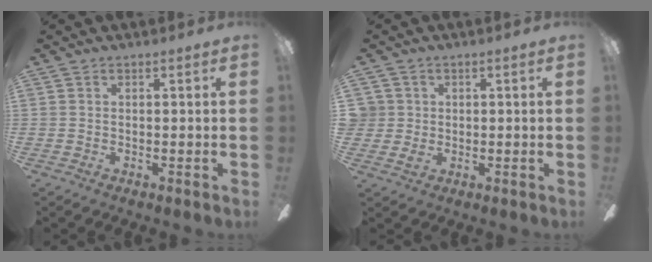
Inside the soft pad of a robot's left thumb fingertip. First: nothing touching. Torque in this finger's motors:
{"motor_torque": [0.00, 0.01, 0.17, -0.12, 0.00]}